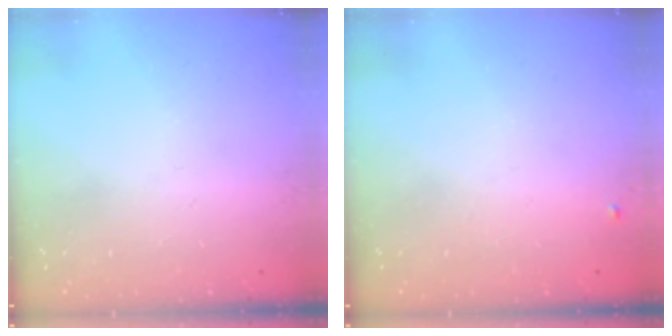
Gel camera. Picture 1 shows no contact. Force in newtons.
{"total": 3.9, "press": 3.8, "slide": 0.6}